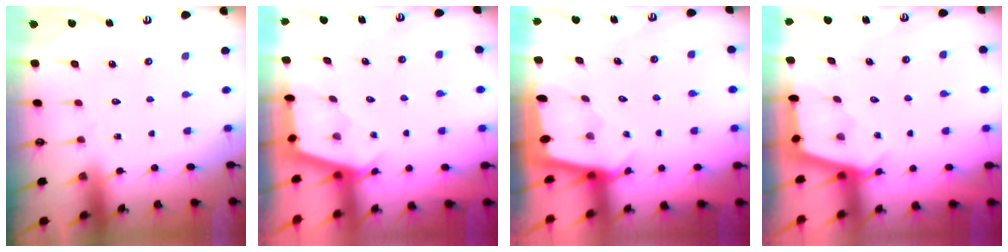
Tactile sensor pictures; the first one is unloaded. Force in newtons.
{"total": 2.4, "press": 2.4, "slide": 0.2}
{"total": 1.8, "press": 1.8, "slide": 0.2}
{"total": 2.8, "press": 2.8, "slide": 0.3}